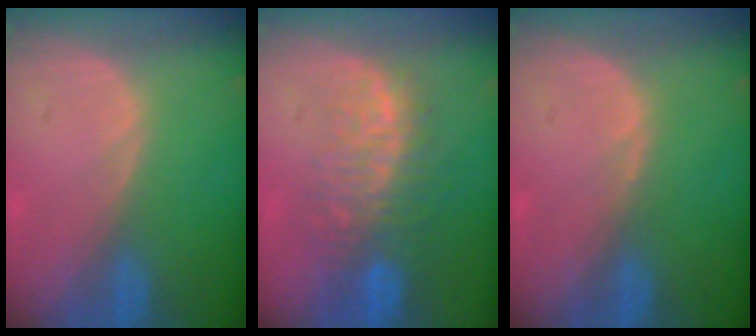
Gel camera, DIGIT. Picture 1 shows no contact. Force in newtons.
{"total": 10.1, "press": 8.6, "slide": 5.3}
{"total": 0.6, "press": 0.5, "slide": 0.3}